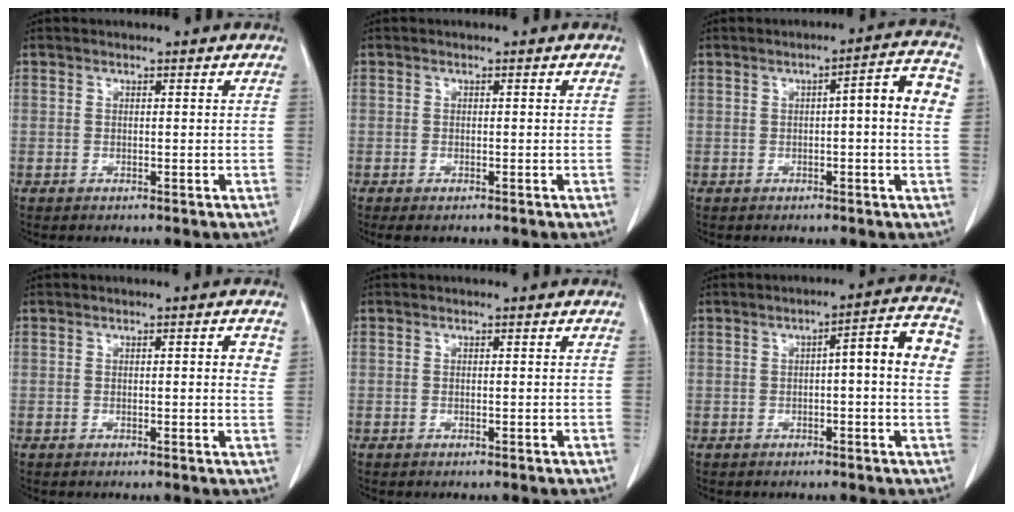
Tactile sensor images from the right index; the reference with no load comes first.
{"total": 1.2, "force": [-0.8, 0.4, 0.8], "torque": [-0.015, -0.003, -0.010]}
{"total": 6.8, "force": [0.8, 0.8, 6.7], "torque": [-0.083, 0.020, 0.002]}
{"total": 2.2, "force": [0.7, 0.5, 2.0], "torque": [-0.021, 0.001, 0.004]}
{"total": 0.0}
{"total": 7.7, "force": [0.9, 1.0, 7.6], "torque": [-0.097, 0.022, 0.003]}